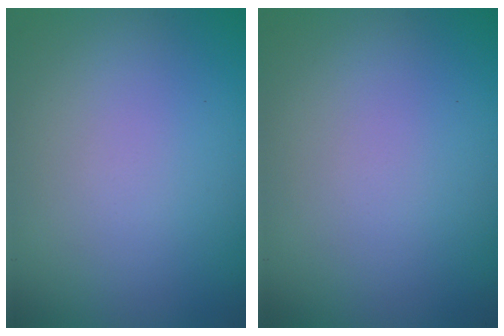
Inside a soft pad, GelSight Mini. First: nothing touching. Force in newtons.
{"total": 0.0}